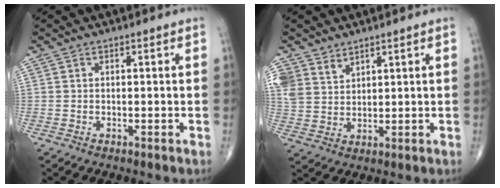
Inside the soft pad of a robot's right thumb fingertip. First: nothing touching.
{"total": 6.5, "force": [4.6, 4.3, 1.5], "torque": [-0.017, -0.022, 0.102]}